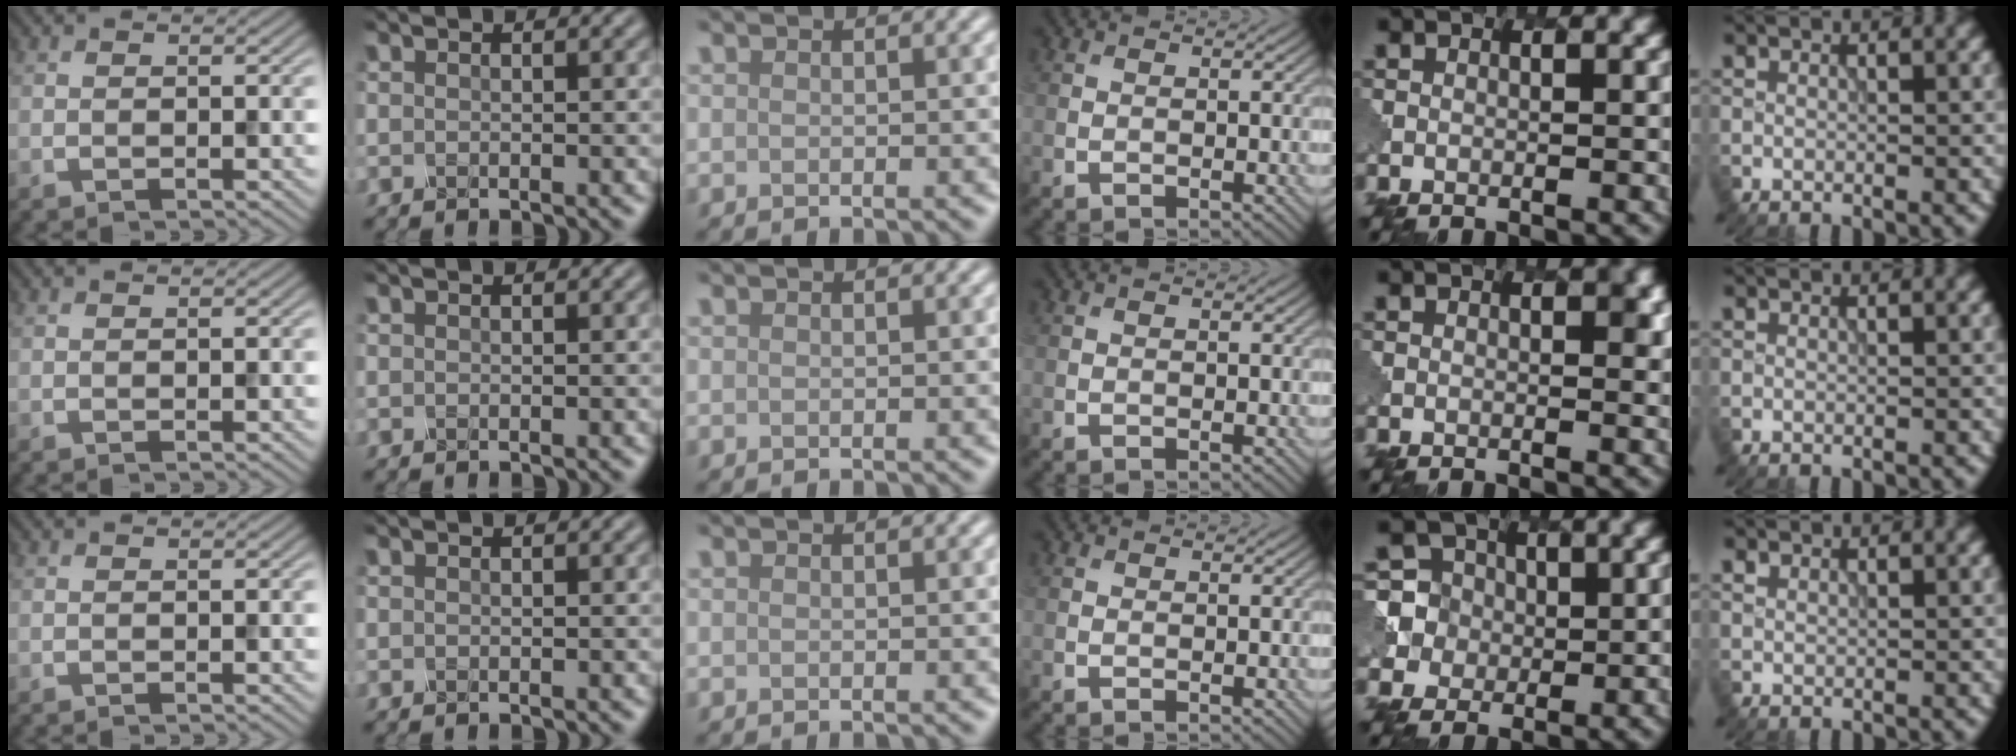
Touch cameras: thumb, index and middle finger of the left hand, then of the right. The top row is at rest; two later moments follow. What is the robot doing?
{"motion": "dispense", "object": "spray bottle"}